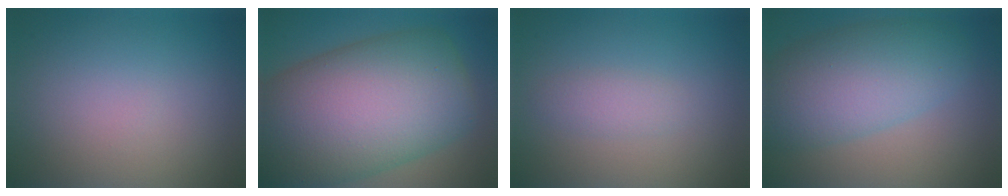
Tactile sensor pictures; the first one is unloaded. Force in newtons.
{"total": 16.9, "press": 16.9, "slide": 0.7}
{"total": 1.4, "press": 1.4, "slide": 0.1}
{"total": 7.4, "press": 7.4, "slide": 0.5}